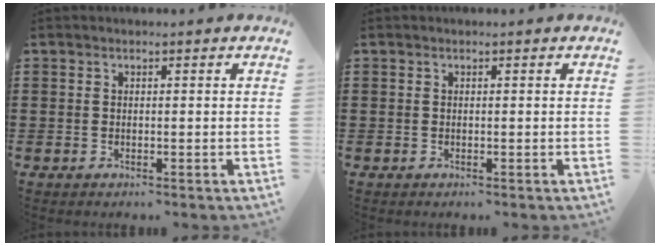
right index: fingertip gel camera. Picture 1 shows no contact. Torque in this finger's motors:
{"motor_torque": [0.37, 0.45, 0.01, -0.01]}